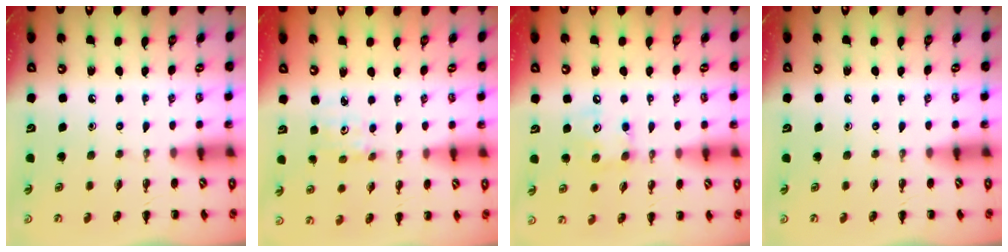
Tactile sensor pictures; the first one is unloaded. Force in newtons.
{"total": 1.8, "press": 1.7, "slide": 0.6}
{"total": 6.9, "press": 6.9, "slide": 0.5}
{"total": 0.0}